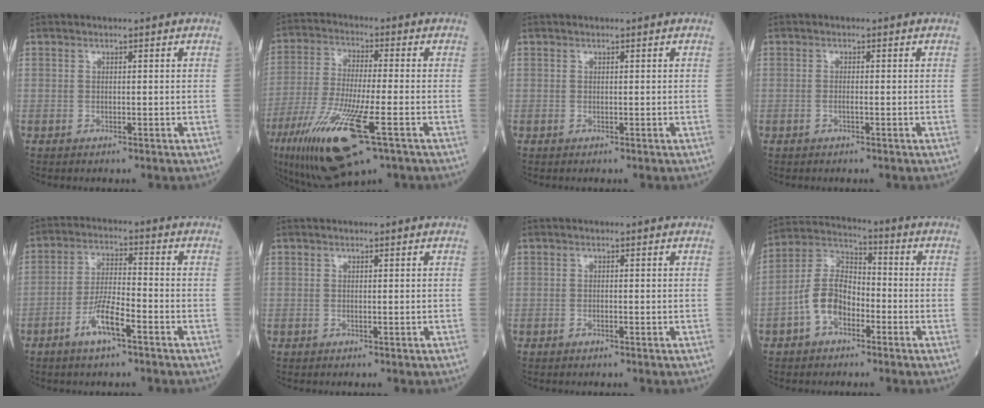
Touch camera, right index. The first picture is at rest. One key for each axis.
{"total": 16.5, "fx": -7.7, "fy": 2.5, "fz": 14.3, "tx": -0.303, "ty": -0.043, "tz": -0.133}
{"total": 0.0}
{"total": 1.0, "fx": -0.3, "fy": 0.2, "fz": 1.0, "tx": -0.021, "ty": 0.000, "tz": -0.006}
{"total": 7.0, "fx": -3.8, "fy": 1.3, "fz": 5.8, "tx": -0.113, "ty": 0.001, "tz": -0.072}
{"total": 0.0}
{"total": 0.5, "fx": -0.3, "fy": 0.1, "fz": 0.4, "tx": -0.007, "ty": 0.000, "tz": -0.005}
{"total": 8.8, "fx": -3.5, "fy": 5.3, "fz": 6.1, "tx": -0.134, "ty": 0.026, "tz": -0.074}